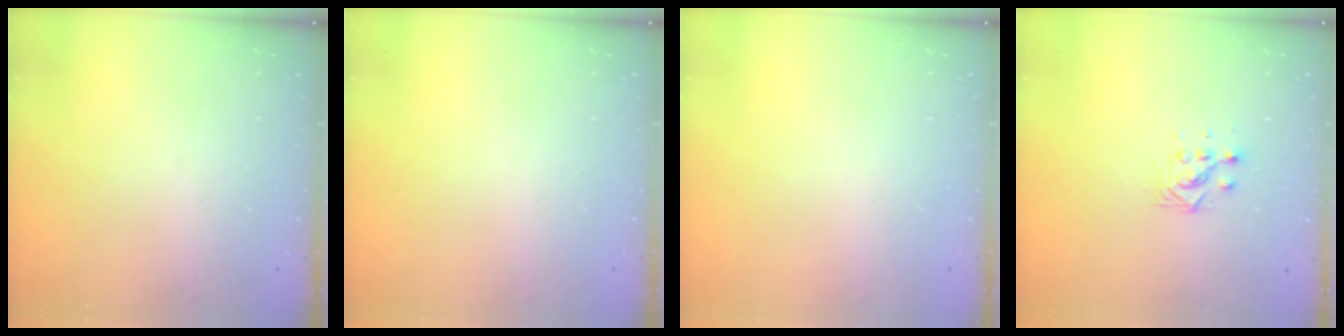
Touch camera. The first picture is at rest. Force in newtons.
{"total": 0.0}
{"total": 0.0}
{"total": 4.6, "press": 4.6, "slide": 0.2}